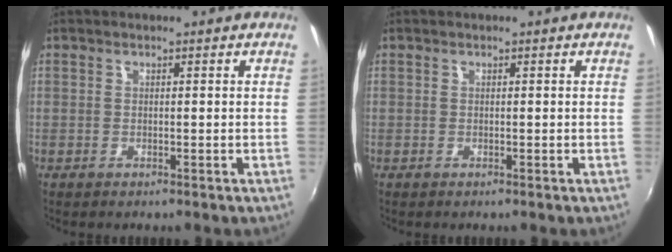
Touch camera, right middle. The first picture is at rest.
{"total": 0.0}